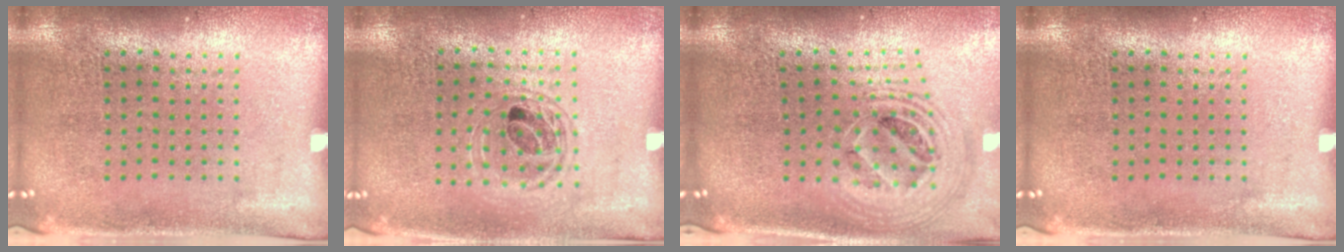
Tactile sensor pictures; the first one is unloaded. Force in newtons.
{"total": 1.2, "press": 1.1, "slide": 0.5}
{"total": 2.3, "press": 1.8, "slide": 1.5}
{"total": 0.0}